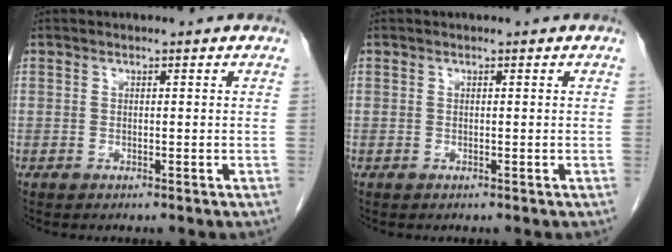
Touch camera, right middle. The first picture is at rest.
{"total": 0.0}